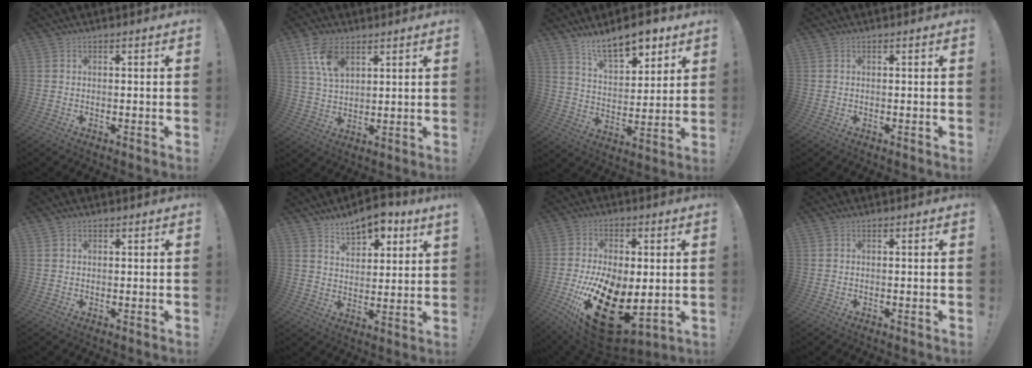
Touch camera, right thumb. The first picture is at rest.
{"total": 9.9, "force": [5.7, 5.4, 6.0], "torque": [-0.114, -0.019, 0.107]}
{"total": 13.0, "force": [9.6, 5.5, 6.8], "torque": [-0.103, -0.058, 0.173]}
{"total": 0.0}
{"total": 1.0, "force": [0.6, 0.7, 0.2], "torque": [0.005, -0.001, 0.010]}
{"total": 8.6, "force": [6.8, 3.5, 4.0], "torque": [-0.052, -0.044, 0.123]}
{"total": 23.8, "force": [-6.1, 13.2, 18.8], "torque": [-0.333, 0.014, -0.077]}
{"total": 0.0}